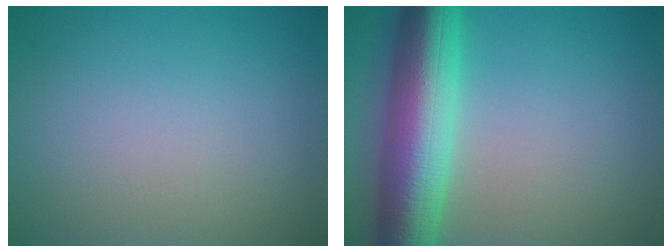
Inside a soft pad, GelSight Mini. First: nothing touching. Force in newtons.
{"total": 9.9, "press": 9.9, "slide": 0.3}